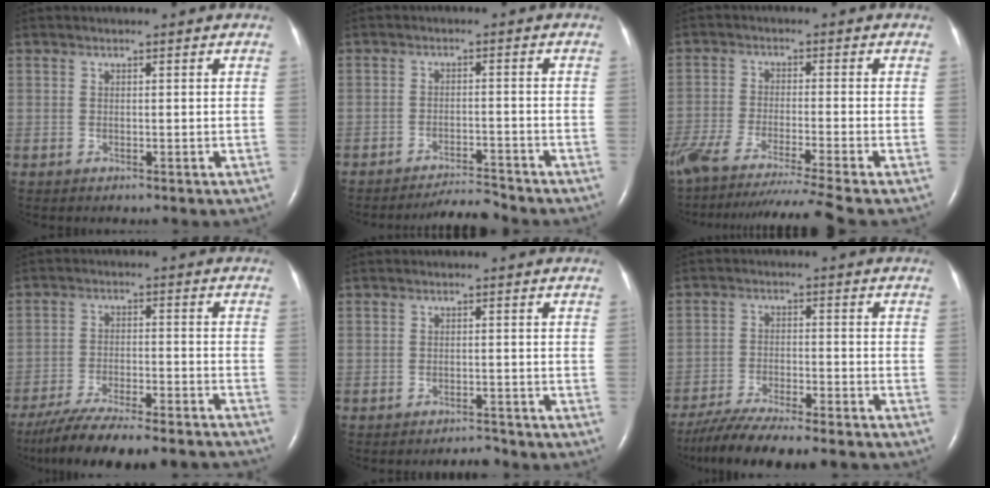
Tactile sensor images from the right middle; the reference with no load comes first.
{"total": 4.1, "force": [-4.0, -0.8, 0.2], "torque": [-0.005, -0.012, -0.066]}
{"total": 17.7, "force": [-15.0, -2.1, 9.2], "torque": [-0.156, -0.057, -0.245]}
{"total": 18.8, "force": [-16.7, 1.7, 8.4], "torque": [-0.128, -0.026, -0.248]}
{"total": 1.7, "force": [-1.7, 0.1, 0.0], "torque": [-0.002, -0.007, -0.024]}
{"total": 12.8, "force": [-11.1, 0.8, 6.3], "torque": [-0.104, -0.021, -0.177]}